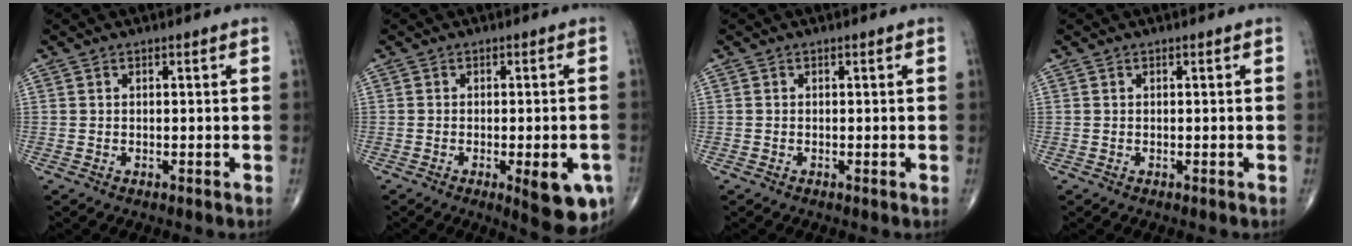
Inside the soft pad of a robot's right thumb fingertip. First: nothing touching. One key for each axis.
{"total": 9.3, "fx": -3.4, "fy": 2.9, "fz": 8.1, "tx": -0.084, "ty": -0.001, "tz": -0.036}
{"total": 0.0}
{"total": 0.0}